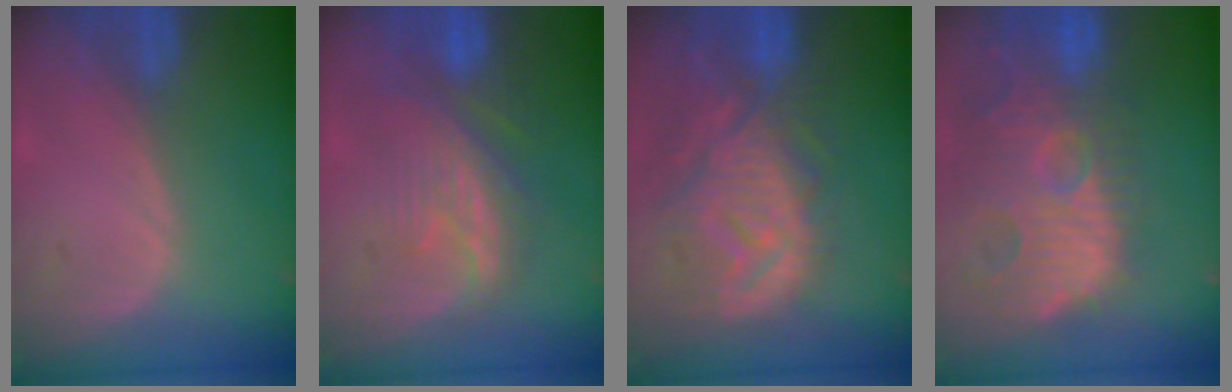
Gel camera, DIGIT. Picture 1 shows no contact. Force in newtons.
{"total": 8.4, "press": 8.1, "slide": 2.1}
{"total": 12.6, "press": 11.2, "slide": 5.8}
{"total": 14.6, "press": 12.5, "slide": 7.5}